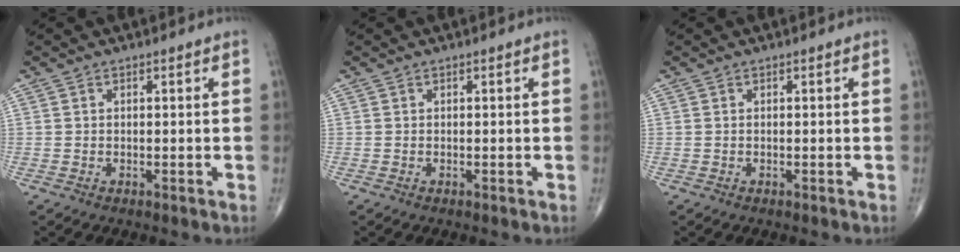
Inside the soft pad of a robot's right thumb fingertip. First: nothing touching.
{"total": 0.0}
{"total": 0.0}